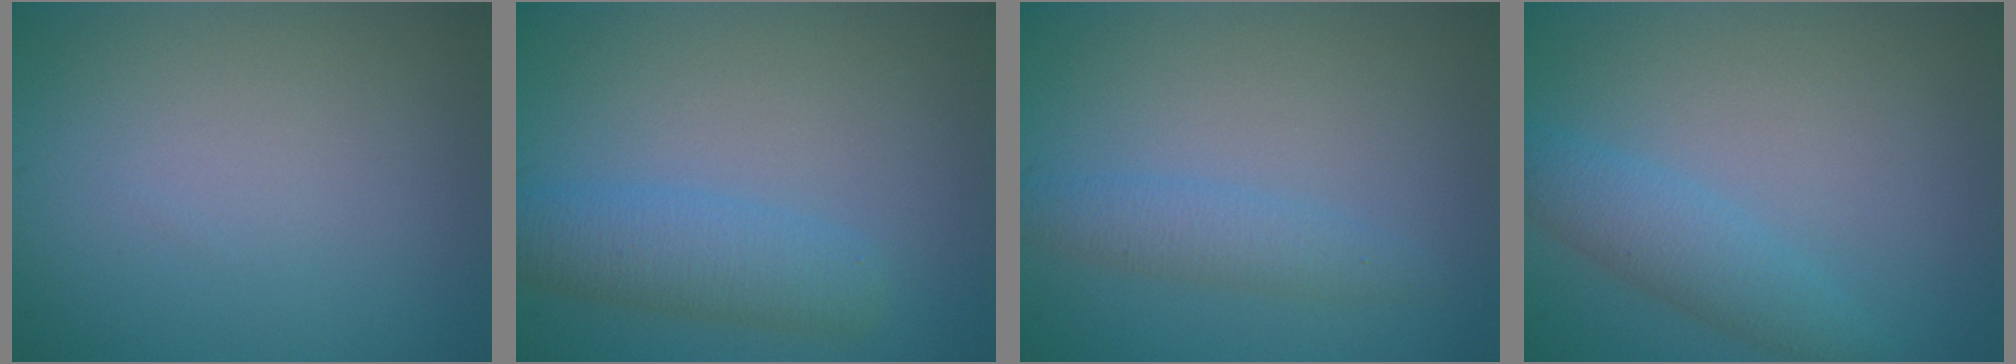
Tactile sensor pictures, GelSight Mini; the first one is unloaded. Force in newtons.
{"total": 3.8, "press": 3.8, "slide": 0.2}
{"total": 2.3, "press": 2.3, "slide": 0.1}
{"total": 3.0, "press": 3.0, "slide": 0.1}